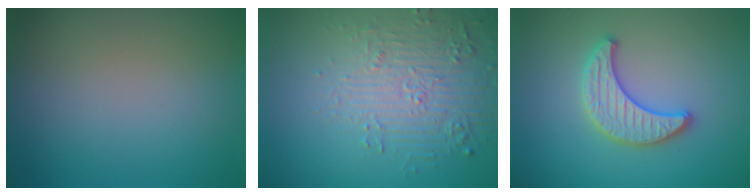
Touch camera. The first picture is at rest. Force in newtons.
{"total": 5.2, "press": 4.0, "slide": 3.3}
{"total": 3.3, "press": 3.3, "slide": 0.4}